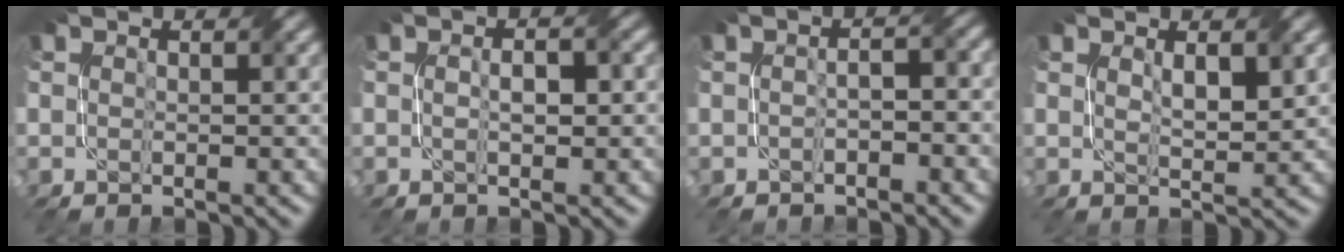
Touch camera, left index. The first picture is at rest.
{"total": 1.8, "force": [-0.1, 0.7, 1.6], "torque": [-0.028, 0.006, -0.001]}
{"total": 1.9, "force": [-0.8, 0.6, 1.7], "torque": [-0.029, 0.004, -0.014]}
{"total": 2.1, "force": [0.9, 0.6, 1.8], "torque": [-0.037, -0.002, 0.021]}